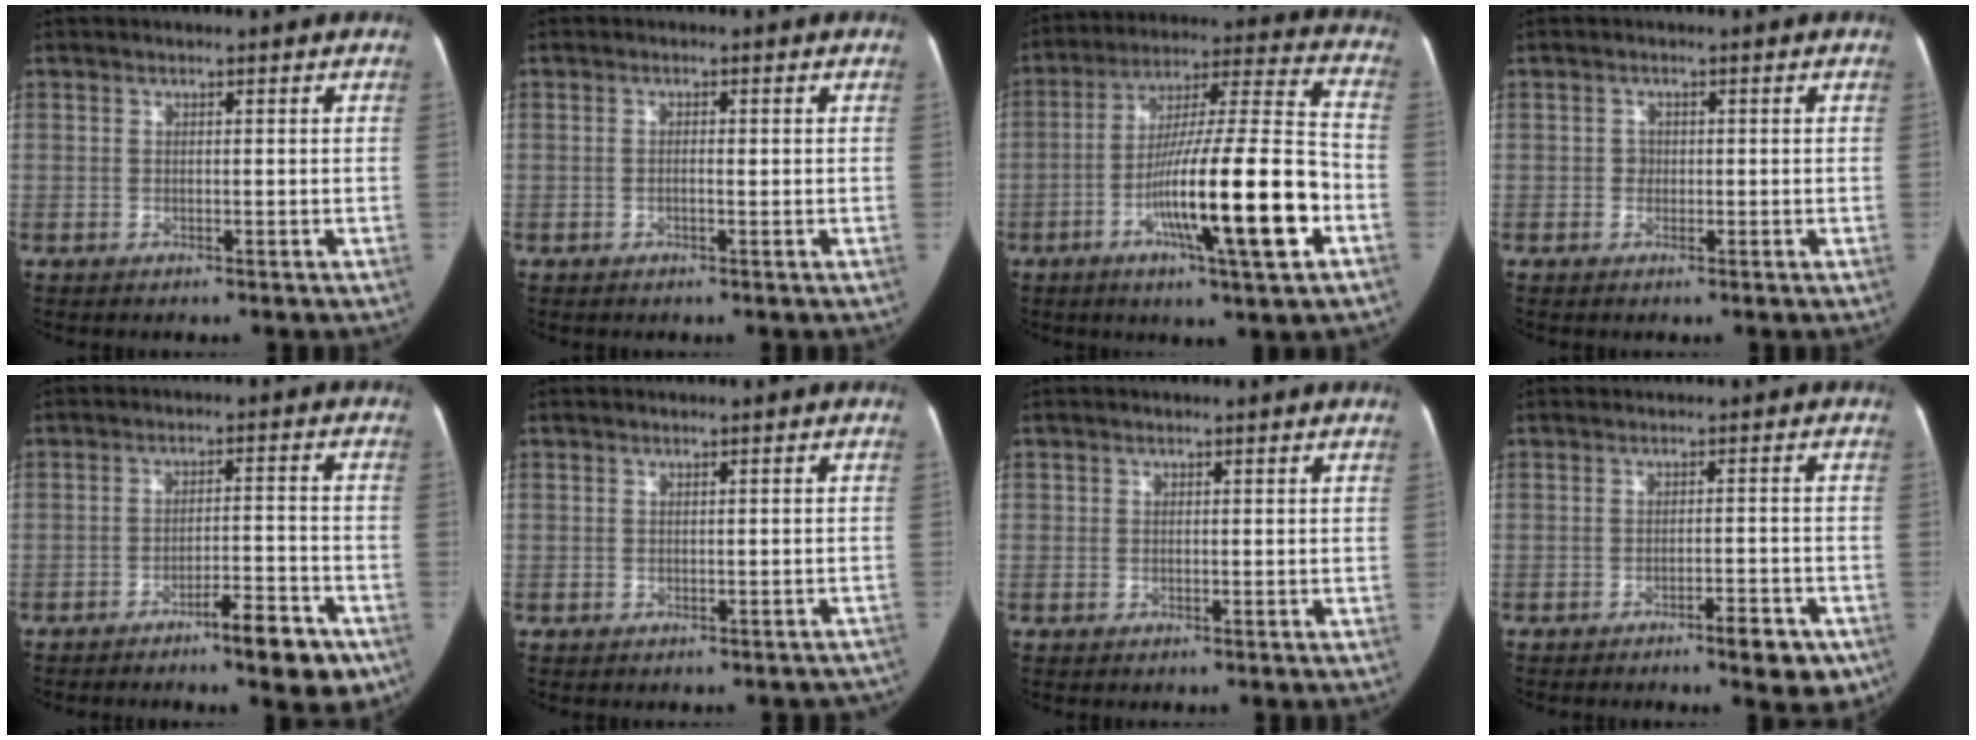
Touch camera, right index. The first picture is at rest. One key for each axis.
{"total": 0.9, "fx": -0.1, "fy": 0.3, "fz": 0.9, "tx": -0.013, "ty": 0.002, "tz": -0.005}
{"total": 19.5, "fx": -6.6, "fy": 1.0, "fz": 18.3, "tx": -0.292, "ty": 0.000, "tz": -0.104}
{"total": 1.2, "fx": -0.1, "fy": 1.1, "fz": 0.4, "tx": -0.006, "ty": 0.004, "tz": -0.002}
{"total": 7.7, "fx": -5.1, "fy": 1.1, "fz": 5.6, "tx": -0.072, "ty": 0.005, "tz": -0.073}
{"total": 3.0, "fx": -2.3, "fy": 2.0, "fz": 0.2, "tx": 0.010, "ty": 0.022, "tz": -0.028}
{"total": 0.5, "fx": 0.0, "fy": 0.5, "fz": -0.2, "tx": 0.012, "ty": 0.001, "tz": -0.003}
{"total": 4.9, "fx": -3.3, "fy": 1.1, "fz": 3.5, "tx": -0.033, "ty": -0.002, "tz": -0.041}